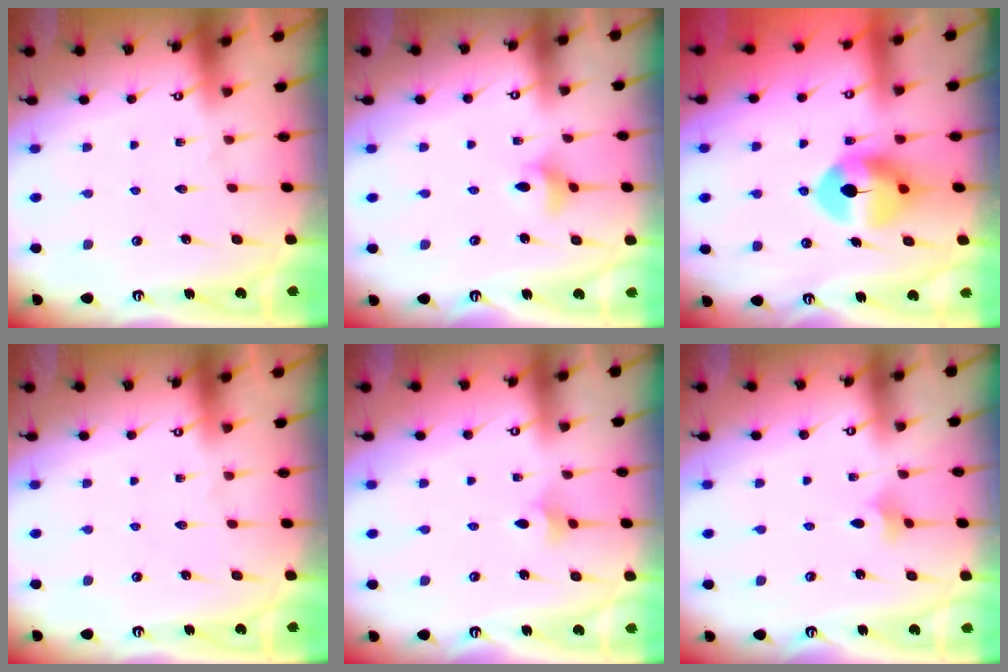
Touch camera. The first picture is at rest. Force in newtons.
{"total": 3.8, "press": 3.6, "slide": 1.1}
{"total": 9.6, "press": 9.5, "slide": 1.5}
{"total": 0.0}
{"total": 3.0, "press": 2.9, "slide": 0.7}
{"total": 2.3, "press": 2.2, "slide": 0.5}